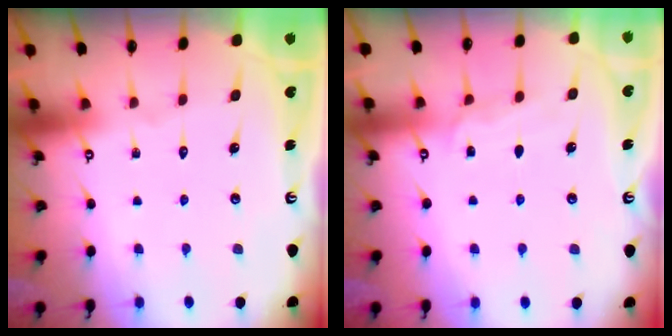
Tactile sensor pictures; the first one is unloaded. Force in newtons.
{"total": 5.2, "press": 5.2, "slide": 0.5}